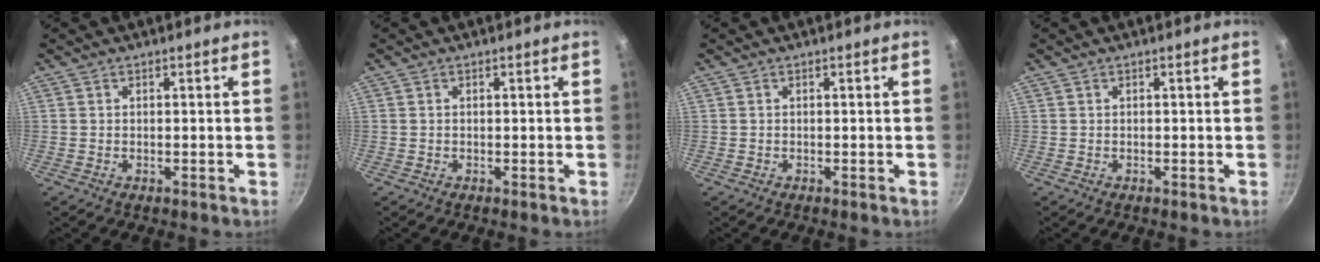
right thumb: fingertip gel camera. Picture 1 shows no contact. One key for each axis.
{"total": 0.0}
{"total": 0.0}
{"total": 0.0}